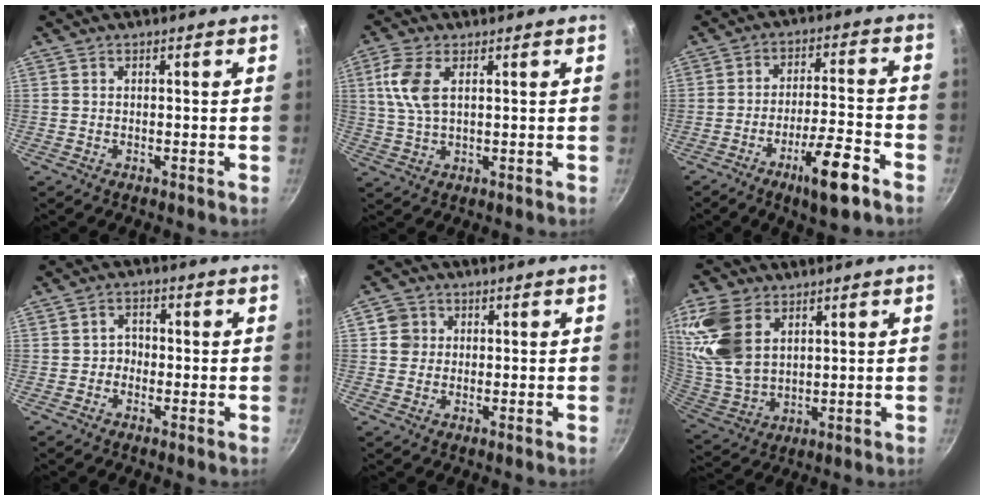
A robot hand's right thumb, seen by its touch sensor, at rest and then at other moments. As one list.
[{"total": 7.5, "force": [2.2, 3.7, 6.1], "torque": [-0.130, 0.005, 0.045]}, {"total": 11.0, "force": [-6.3, 2.0, 8.8], "torque": [-0.138, 0.036, -0.098]}, {"total": 2.1, "force": [-0.4, 1.9, 0.8], "torque": [0.003, 0.008, -0.011]}, {"total": 3.6, "force": [0.8, 3.5, 0.7], "torque": [0.013, 0.005, 0.006]}, {"total": 16.4, "force": [6.9, 10.5, 10.6], "torque": [-0.218, -0.022, 0.149]}]